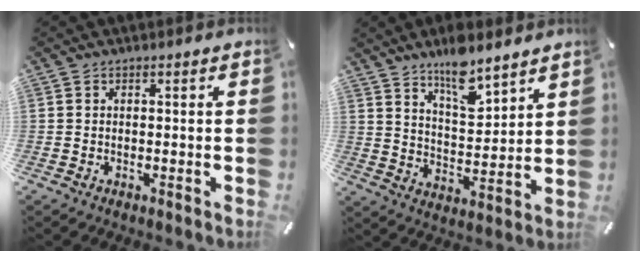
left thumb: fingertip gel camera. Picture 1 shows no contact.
{"total": 10.6, "force": [8.8, 3.8, 4.7], "torque": [-0.073, -0.059, 0.156]}